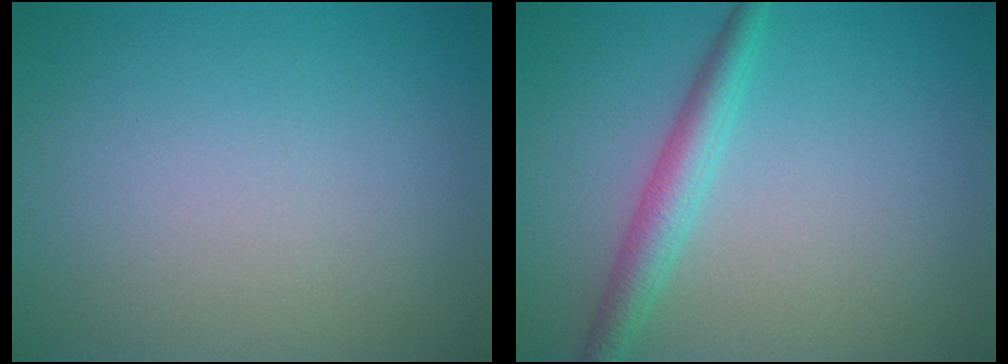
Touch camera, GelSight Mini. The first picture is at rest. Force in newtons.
{"total": 2.9, "press": 2.9, "slide": 0.1}